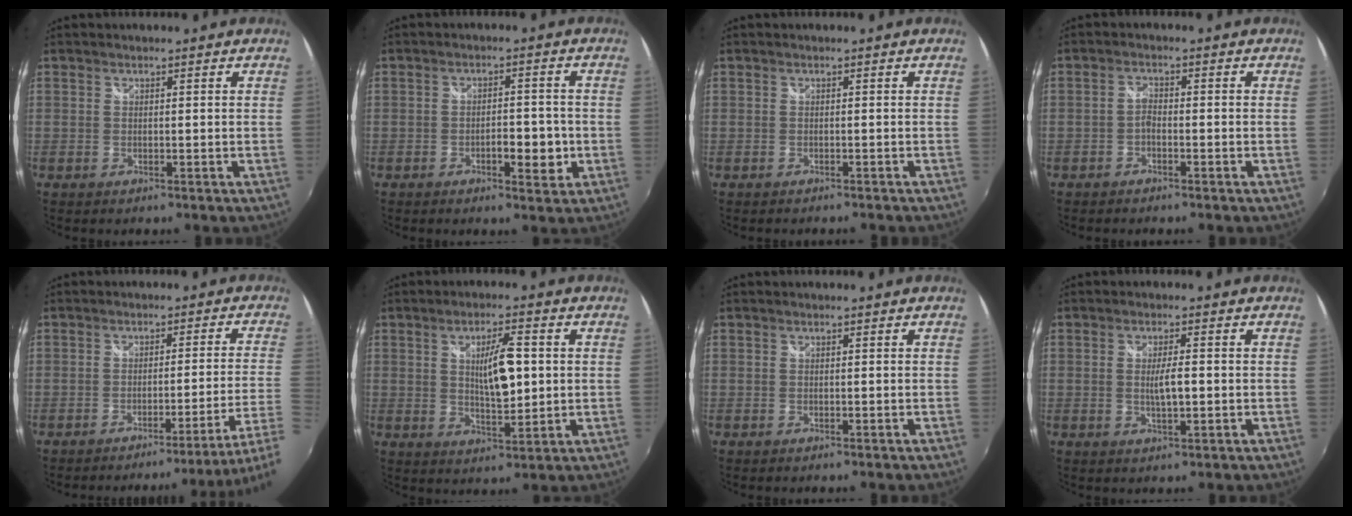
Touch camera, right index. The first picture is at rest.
{"total": 4.9, "force": [-1.8, 2.0, 4.1], "torque": [-0.069, -0.001, -0.024]}
{"total": 1.5, "force": [-1.3, 0.7, 0.3], "torque": [-0.014, -0.007, -0.021]}
{"total": 1.9, "force": [-1.5, 0.7, 1.0], "torque": [-0.028, 0.006, -0.030]}
{"total": 10.7, "force": [-8.2, -3.2, 5.9], "torque": [-0.074, -0.030, -0.110]}
{"total": 7.9, "force": [1.1, 2.6, 7.4], "torque": [-0.120, 0.001, 0.024]}
{"total": 0.0}
{"total": 3.5, "force": [-0.4, 0.6, 3.4], "torque": [-0.060, -0.002, -0.006]}